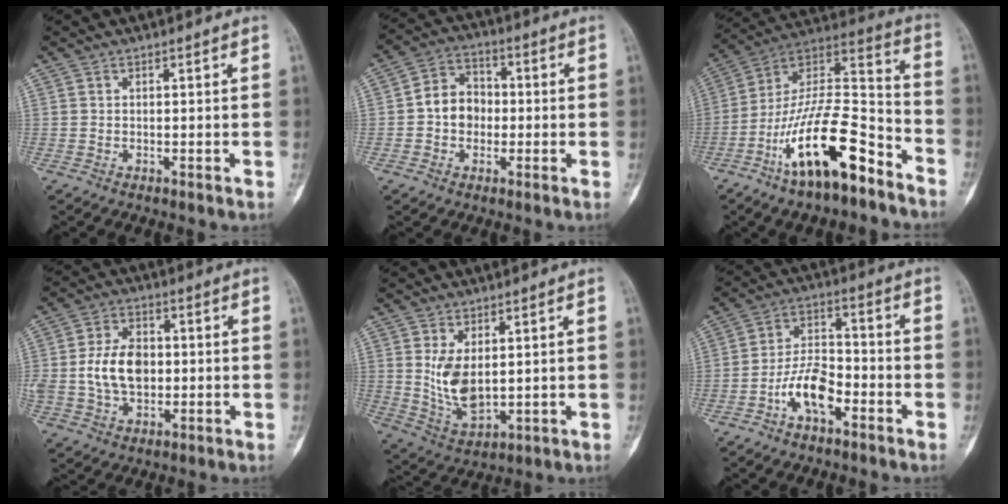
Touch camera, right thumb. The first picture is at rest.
{"total": 7.8, "force": [-0.7, 6.5, 4.4], "torque": [-0.045, 0.026, -0.025]}
{"total": 21.1, "force": [-12.0, 7.3, 15.8], "torque": [-0.284, 0.093, -0.210]}
{"total": 10.5, "force": [-0.2, 7.2, 7.7], "torque": [-0.123, 0.010, -0.002]}
{"total": 8.5, "force": [1.6, 4.7, 6.9], "torque": [-0.117, -0.020, 0.049]}
{"total": 9.7, "force": [-4.4, 4.8, 7.2], "torque": [-0.125, 0.039, -0.084]}